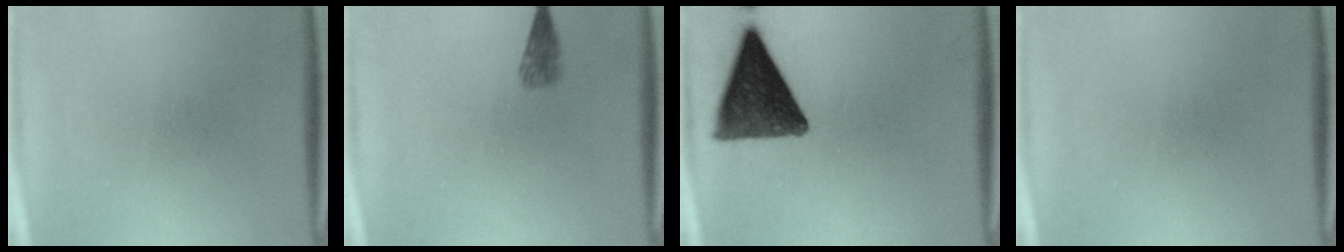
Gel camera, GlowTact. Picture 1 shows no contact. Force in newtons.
{"total": 1.9}
{"total": 13.0}
{"total": 0.0}